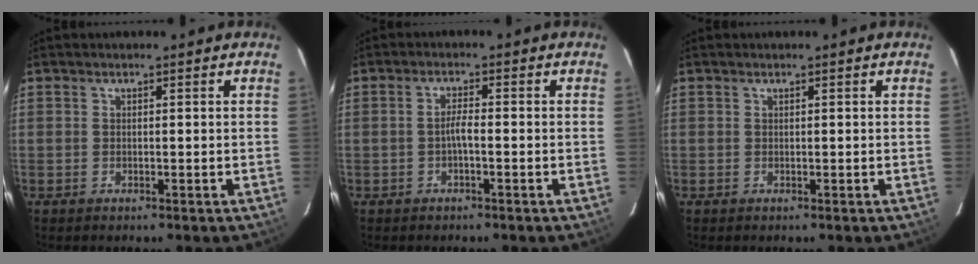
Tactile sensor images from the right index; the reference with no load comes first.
{"total": 1.9, "force": [-0.8, 0.2, 1.7], "torque": [-0.035, 0.006, -0.016]}
{"total": 0.0}